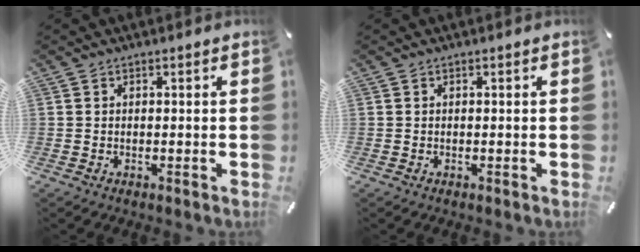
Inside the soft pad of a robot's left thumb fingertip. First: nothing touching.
{"total": 0.0}